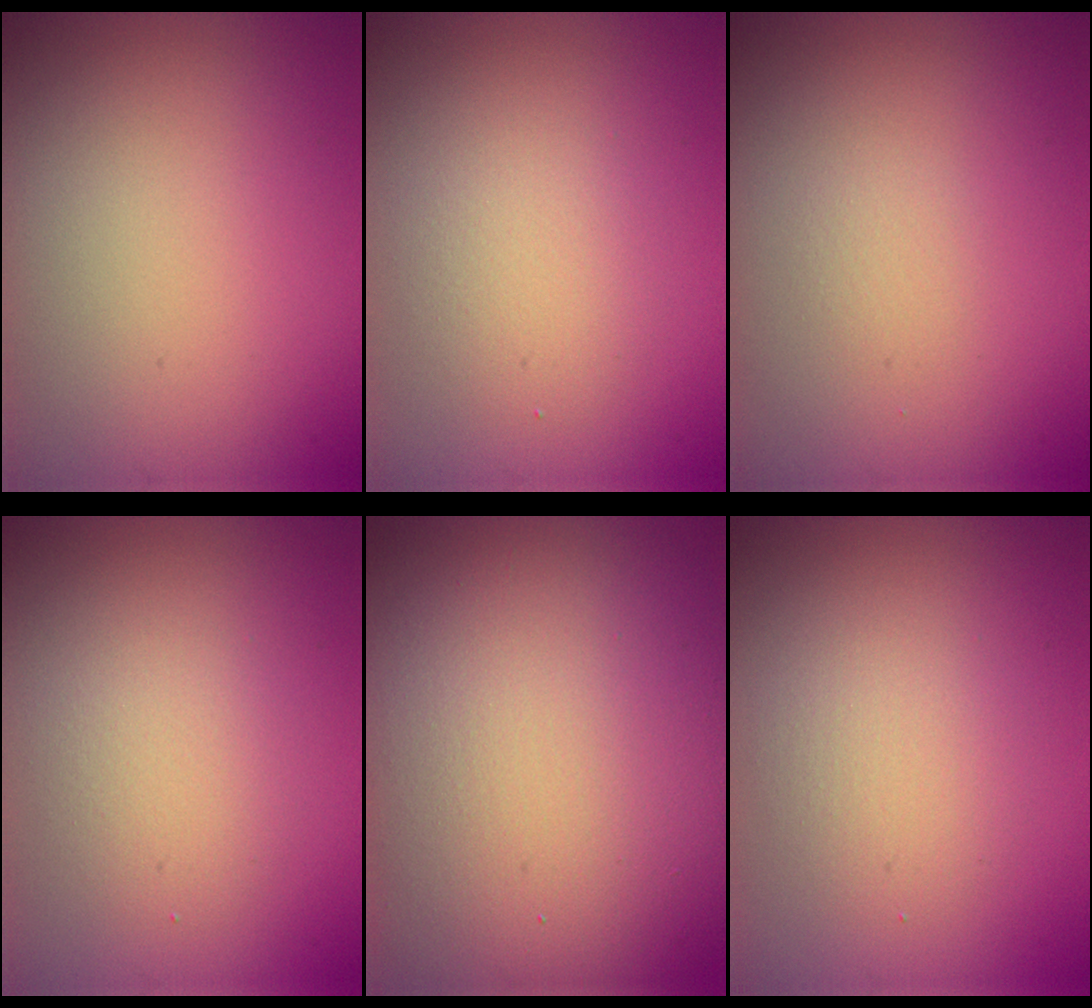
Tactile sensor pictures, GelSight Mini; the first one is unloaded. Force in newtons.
{"total": 2.4, "press": 2.4, "slide": 0.2}
{"total": 0.7, "press": 0.7, "slide": 0.1}
{"total": 2.4, "press": 2.4, "slide": 0.2}
{"total": 17.3, "press": 17.3, "slide": 1.4}
{"total": 2.5, "press": 2.5, "slide": 0.2}